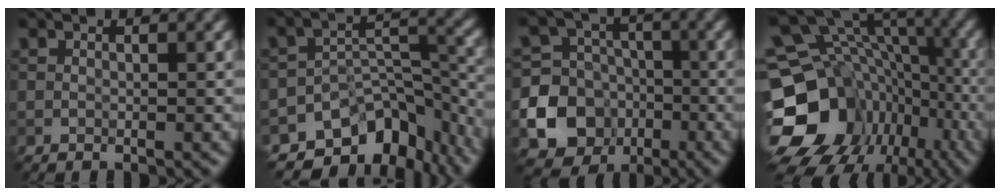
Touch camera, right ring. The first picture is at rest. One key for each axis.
{"total": 9.7, "fx": -7.1, "fy": 5.0, "fz": 4.3, "tx": -0.053, "ty": -0.015, "tz": -0.107}
{"total": 13.4, "fx": -4.6, "fy": 12.2, "fz": 3.0, "tx": -0.076, "ty": -0.032, "tz": -0.084}
{"total": 18.6, "fx": -5.9, "fy": 14.7, "fz": 9.8, "tx": -0.192, "ty": 0.008, "tz": -0.072}